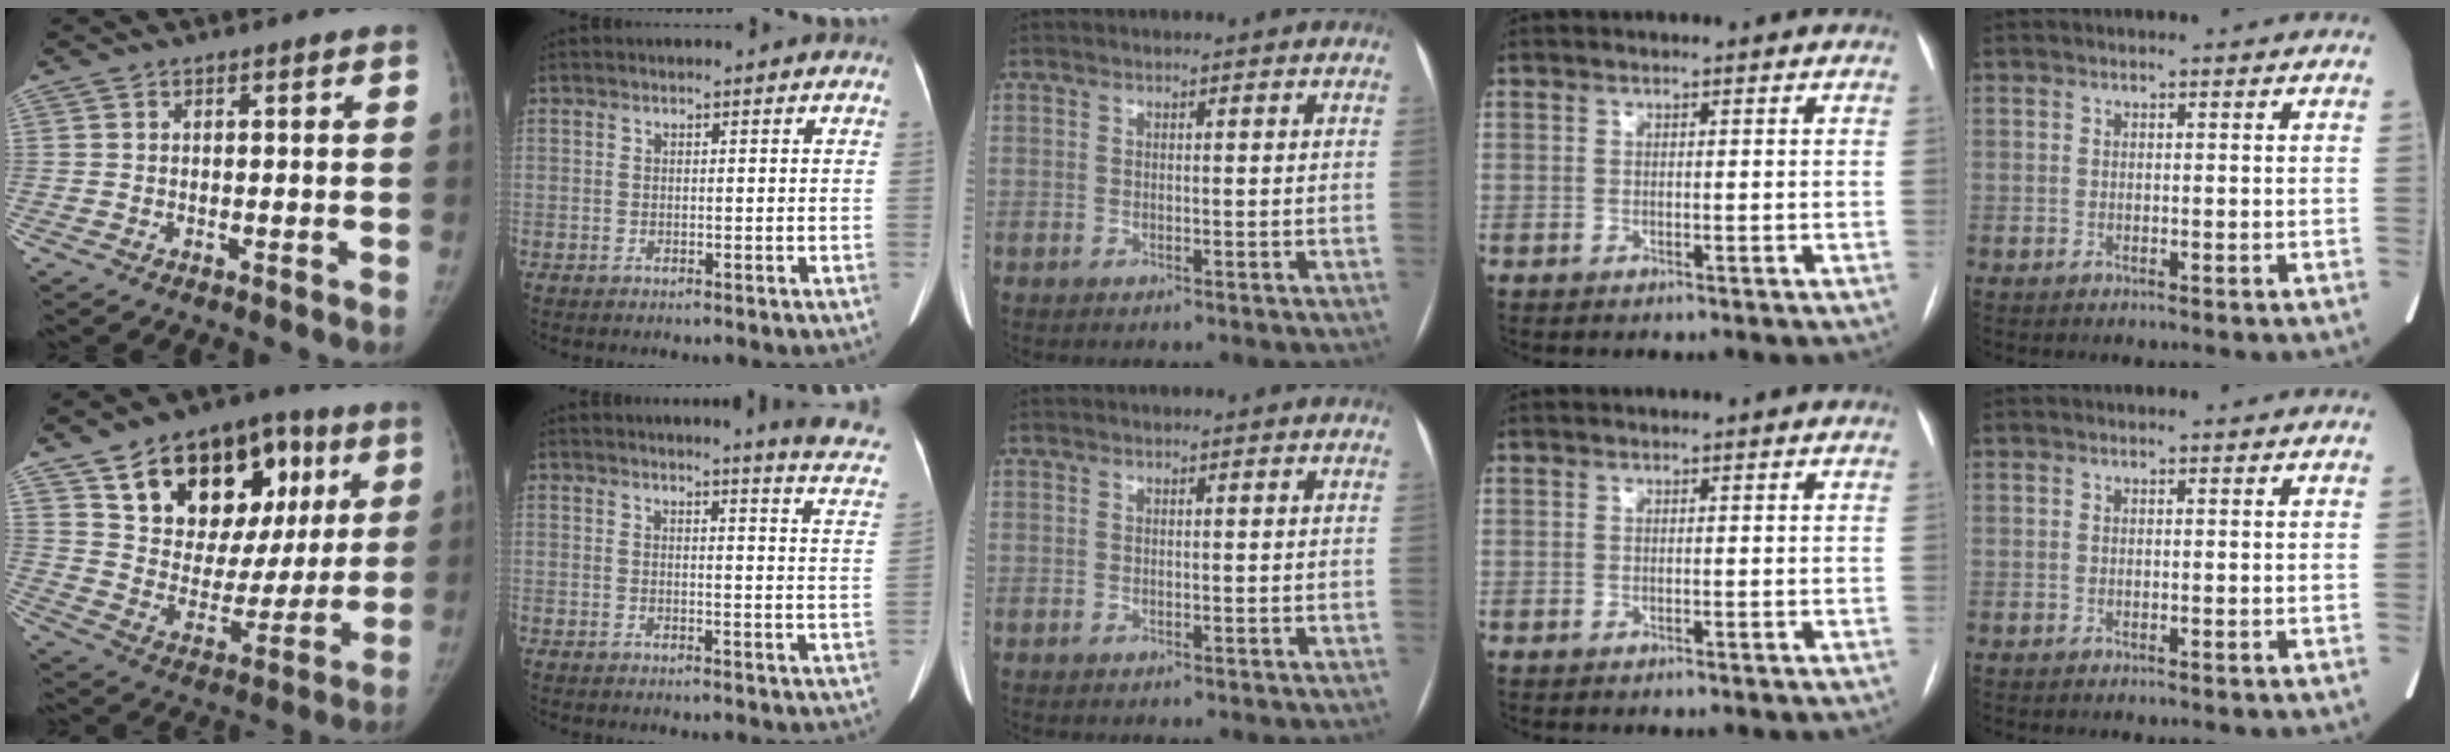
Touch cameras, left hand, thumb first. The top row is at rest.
{"thumb": {"total": 24.5, "force": [10.6, 15.6, 15.7], "torque": [-0.182, -0.004, 0.174]}, "index": {"total": 9.5, "force": [8.8, -0.5, 3.6], "torque": [-0.026, -0.061, 0.073]}}